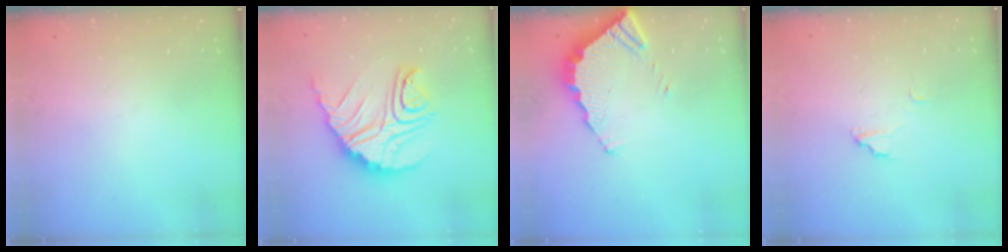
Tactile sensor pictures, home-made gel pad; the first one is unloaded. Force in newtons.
{"total": 16.4, "press": 16.3, "slide": 1.7}
{"total": 4.0, "press": 3.9, "slide": 0.3}
{"total": 3.5, "press": 3.5, "slide": 0.3}